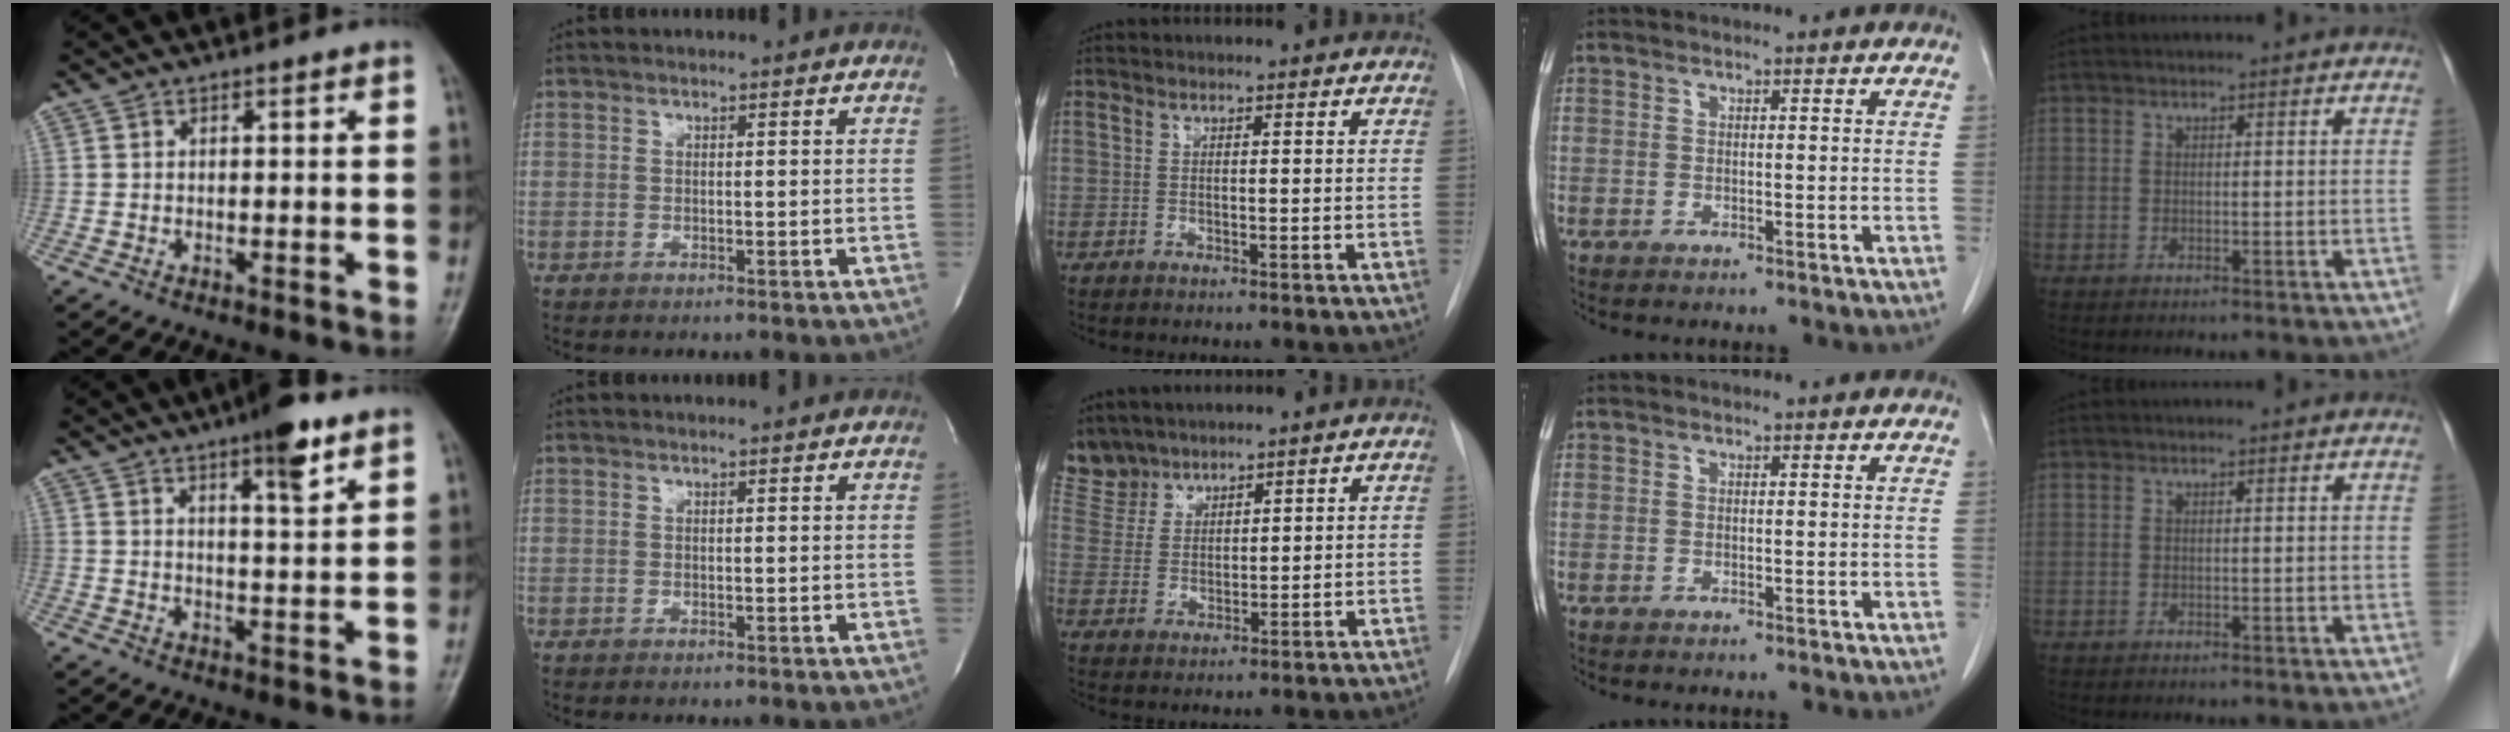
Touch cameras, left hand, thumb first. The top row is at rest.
{"thumb": {"total": 8.1, "force": [5.0, 1.7, 6.2], "torque": [-0.084, -0.025, 0.074]}, "middle": {"total": 7.4, "force": [6.7, 3.1, 0.2], "torque": [-0.007, 0.006, 0.145]}}